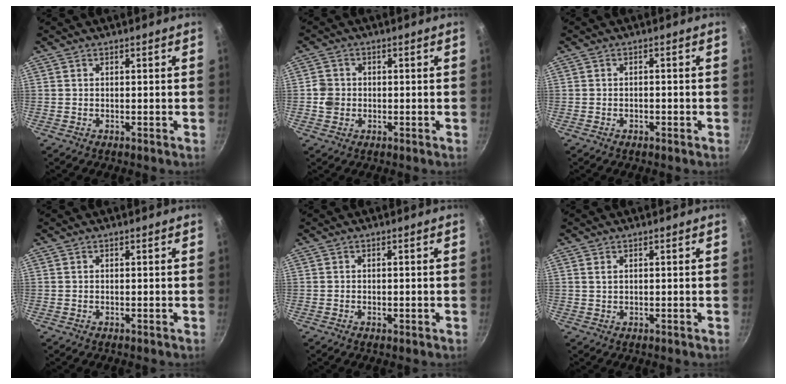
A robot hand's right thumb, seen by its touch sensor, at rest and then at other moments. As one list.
[{"total": 3.4, "force": [-0.4, 3.2, 1.3], "torque": [-0.014, 0.011, -0.012]}, {"total": 1.2, "force": [-0.7, 0.7, 0.6], "torque": [-0.010, 0.006, -0.011]}, {"total": 0.0}, {"total": 1.0, "force": [-0.4, 0.6, 0.7], "torque": [-0.009, 0.001, -0.007]}, {"total": 1.1, "force": [0.5, 0.6, 0.8], "torque": [-0.013, 0.001, 0.010]}]